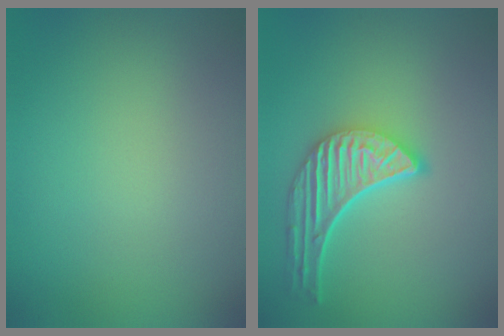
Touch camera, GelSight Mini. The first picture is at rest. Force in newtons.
{"total": 5.2, "press": 4.1, "slide": 3.2}